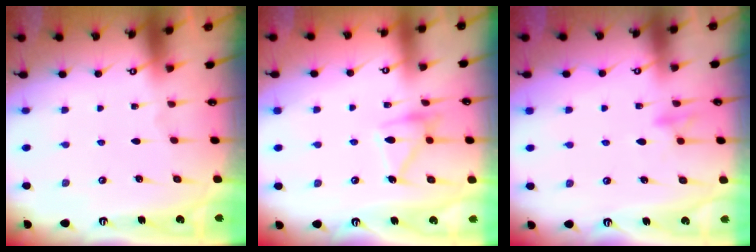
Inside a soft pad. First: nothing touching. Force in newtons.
{"total": 12.8, "press": 12.8, "slide": 1.0}
{"total": 10.2, "press": 10.2, "slide": 1.1}